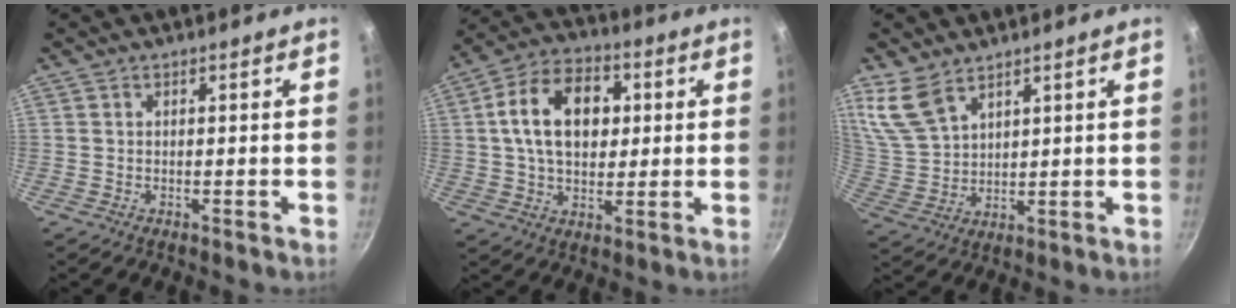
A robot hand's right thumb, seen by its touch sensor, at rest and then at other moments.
{"total": 15.3, "force": [2.8, 10.4, 11.0], "torque": [-0.155, 0.015, 0.034]}
{"total": 8.8, "force": [6.2, 4.7, 4.1], "torque": [-0.073, -0.026, 0.140]}